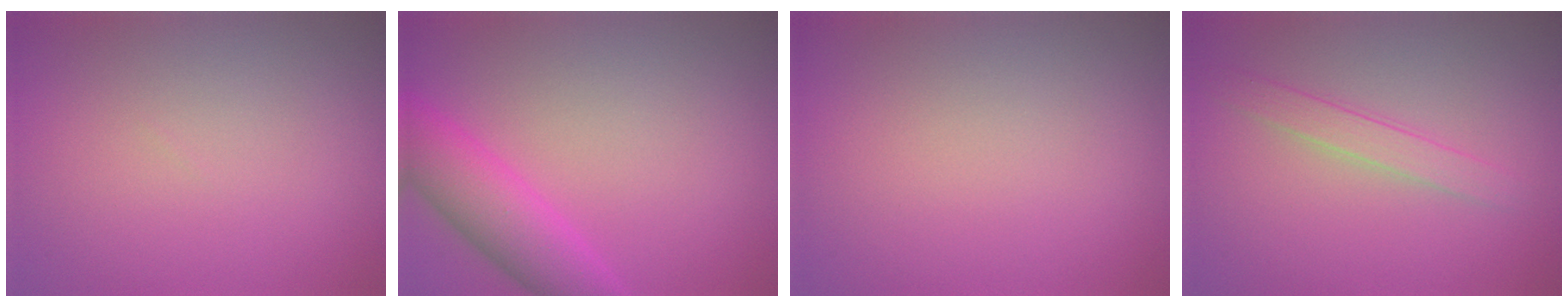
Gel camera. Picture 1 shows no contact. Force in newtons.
{"total": 4.9, "press": 4.9, "slide": 0.3}
{"total": 0.0}
{"total": 2.1, "press": 2.1, "slide": 0.1}